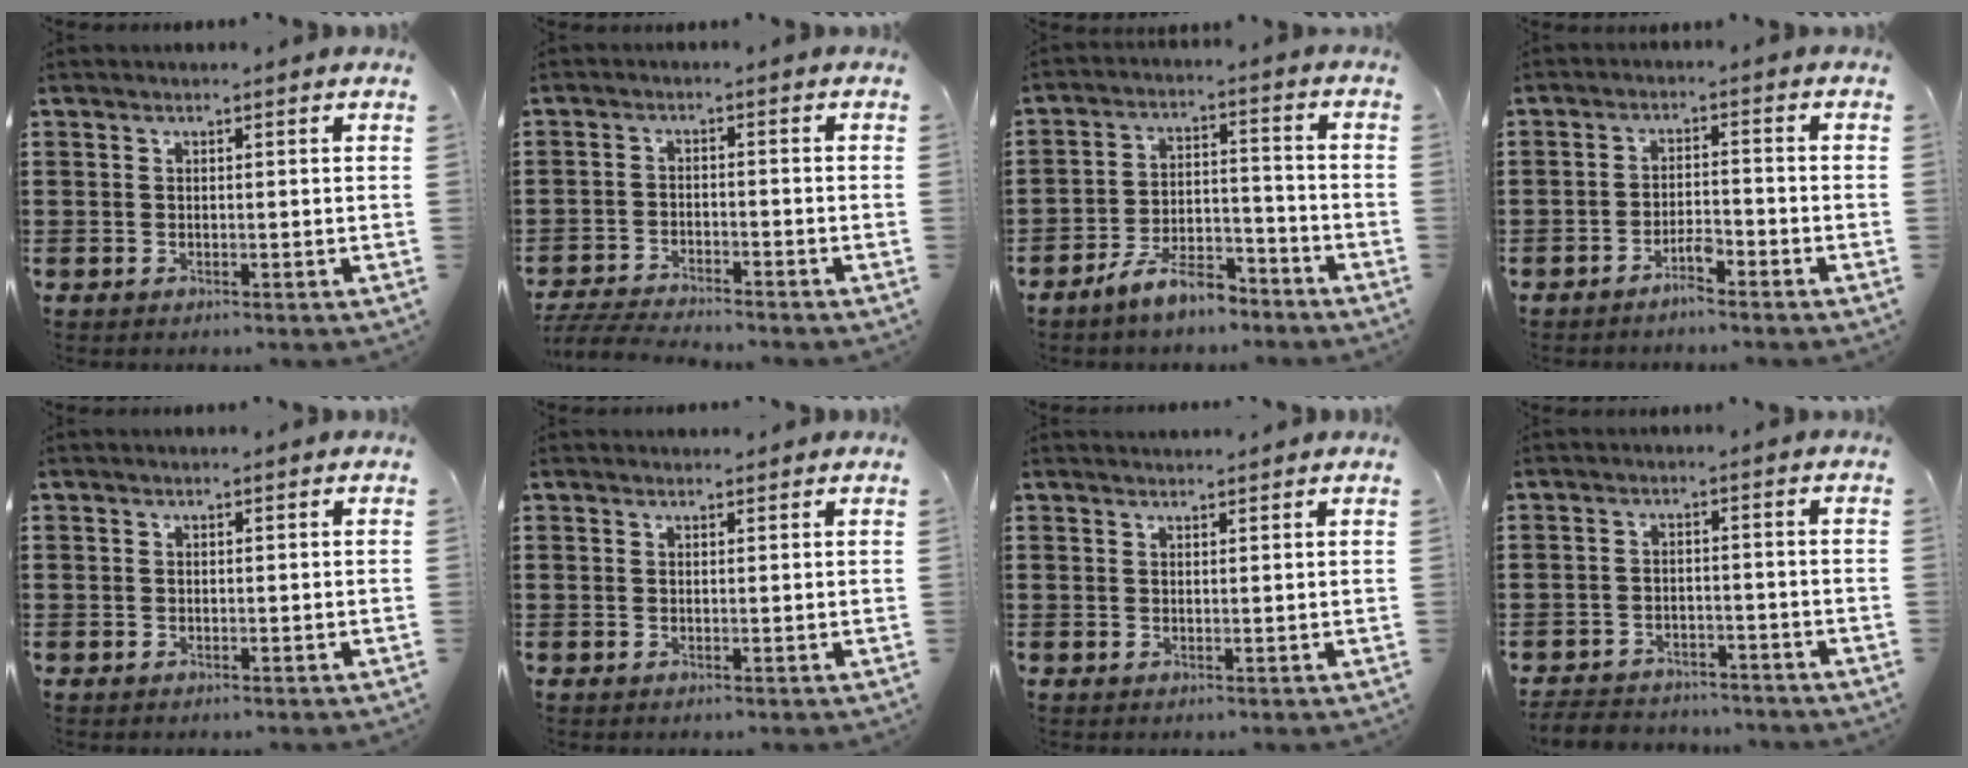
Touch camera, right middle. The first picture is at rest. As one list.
[{"total": 4.7, "force": [-4.6, 0.4, 0.9], "torque": [-0.027, -0.004, -0.096]}, {"total": 7.8, "force": [-6.7, 2.1, 3.3], "torque": [-0.065, 0.009, -0.128]}, {"total": 3.0, "force": [-2.5, 0.3, 1.6], "torque": [-0.033, 0.005, -0.048]}, {"total": 0.0}, {"total": 0.5, "force": [0.5, 0.3, 0.0], "torque": [0.006, -0.003, 0.007]}, {"total": 0.8, "force": [0.8, 0.1, 0.0], "torque": [-0.002, -0.001, 0.016]}, {"total": 3.7, "force": [-3.6, 0.7, -0.1], "torque": [-0.003, 0.001, -0.078]}]